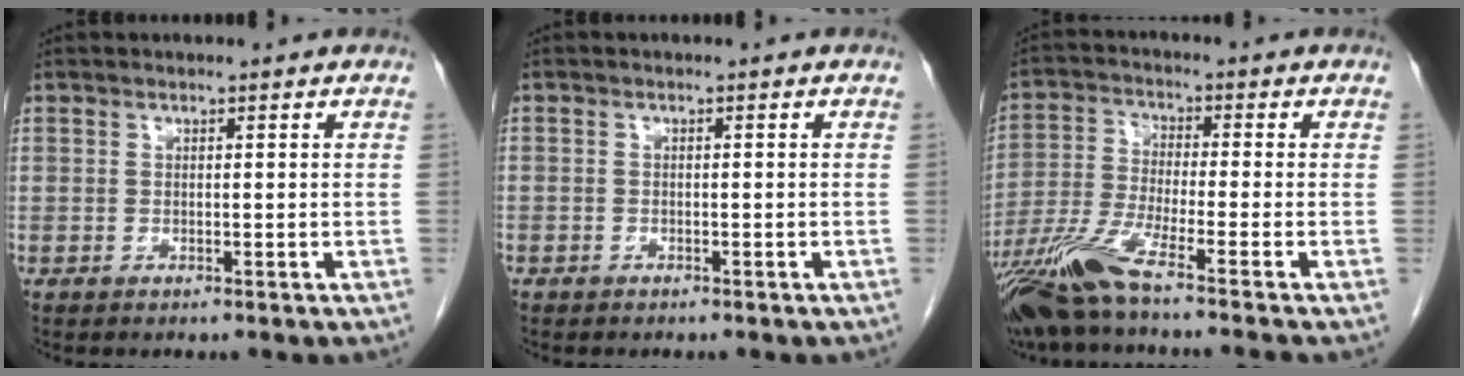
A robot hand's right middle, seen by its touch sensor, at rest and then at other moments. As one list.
[{"total": 0.9, "force": [-0.7, 0.6, 0.1], "torque": [-0.010, 0.002, -0.012]}, {"total": 9.6, "force": [-7.3, -1.4, 6.1], "torque": [-0.128, -0.033, -0.141]}]